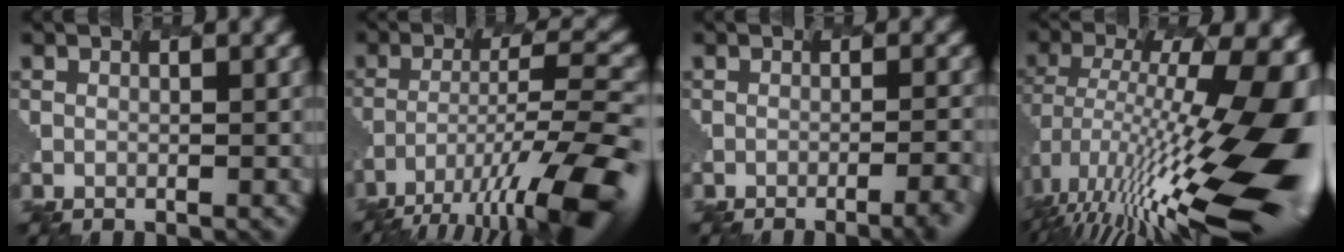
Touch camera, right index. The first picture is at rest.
{"total": 12.4, "force": [-8.0, 3.0, 9.1], "torque": [-0.174, -0.007, -0.120]}
{"total": 5.8, "force": [-4.0, 1.5, 3.9], "torque": [-0.043, -0.003, -0.025]}
{"total": 16.4, "force": [-1.9, 5.2, 15.5], "torque": [-0.274, 0.007, -0.027]}